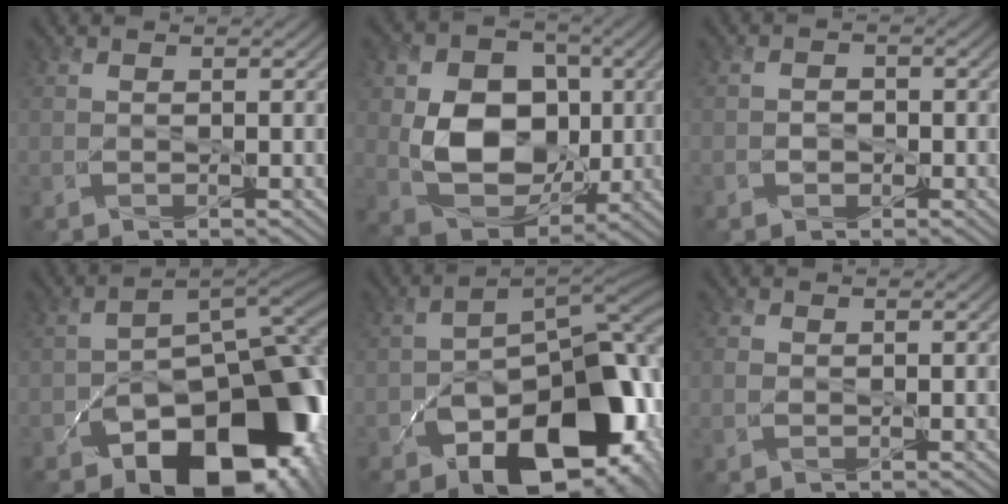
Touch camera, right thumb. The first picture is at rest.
{"total": 10.8, "force": [0.3, 8.3, 6.9], "torque": [-0.139, -0.003, 0.001]}
{"total": 1.1, "force": [-0.4, 1.0, 0.1], "torque": [0.004, 0.003, -0.012]}
{"total": 18.6, "force": [-9.4, 10.8, 11.9], "torque": [-0.130, -0.037, -0.131]}
{"total": 15.5, "force": [-7.0, 8.7, 10.7], "torque": [-0.129, -0.022, -0.116]}
{"total": 1.2, "force": [0.0, 0.9, 0.7], "torque": [-0.015, 0.000, -0.003]}